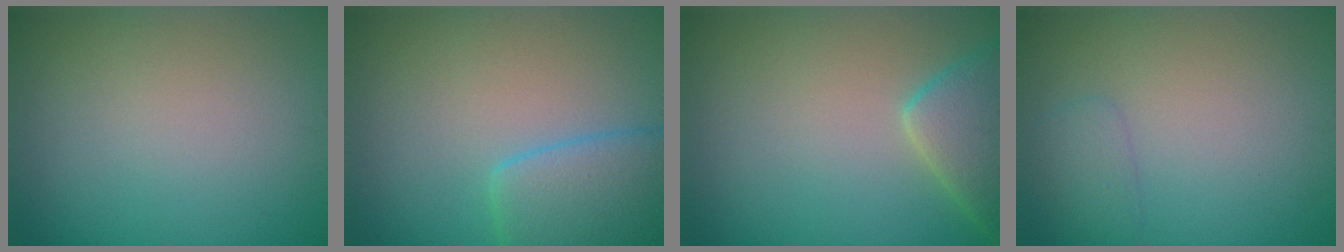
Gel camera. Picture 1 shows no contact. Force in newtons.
{"total": 5.4, "press": 5.4, "slide": 0.3}
{"total": 4.6, "press": 4.6, "slide": 0.4}
{"total": 1.4, "press": 1.4, "slide": 0.1}